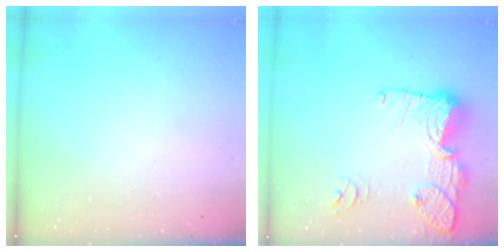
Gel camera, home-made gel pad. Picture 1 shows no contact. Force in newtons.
{"total": 17.6, "press": 17.3, "slide": 3.3}